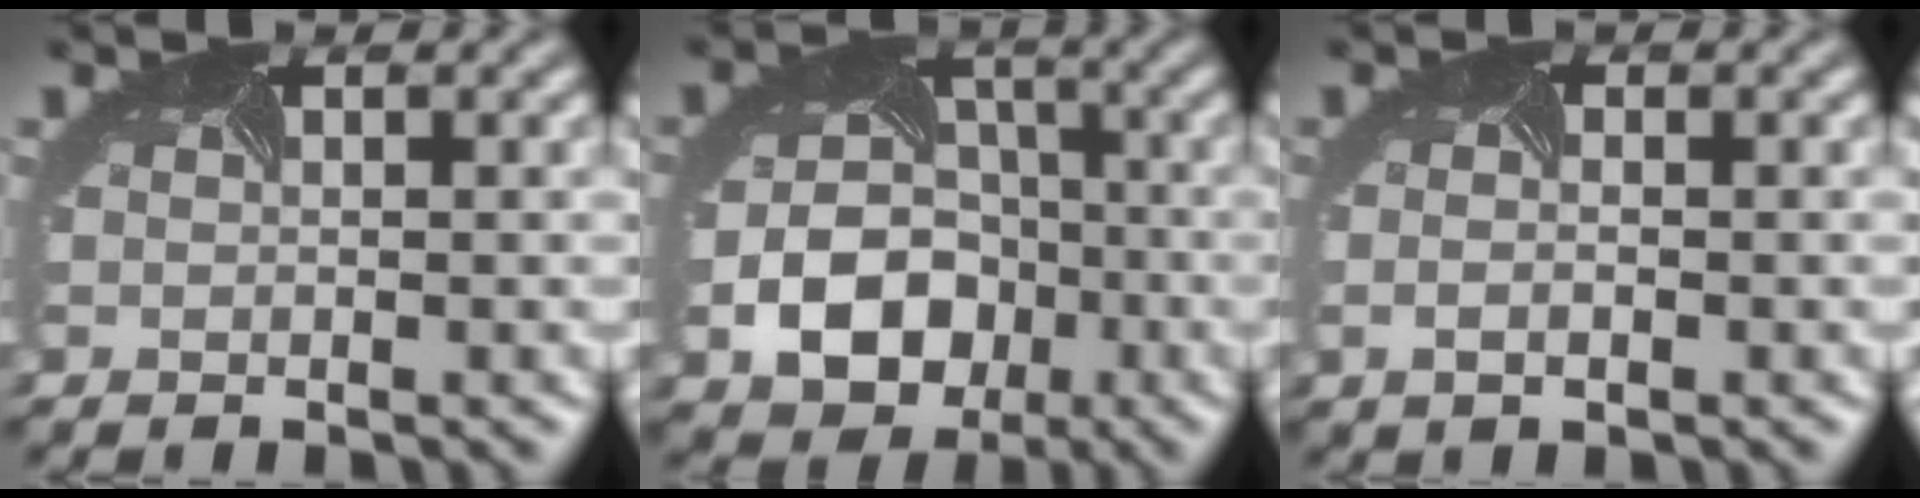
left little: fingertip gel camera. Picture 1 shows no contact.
{"total": 7.1, "force": [-2.5, 5.5, 3.8], "torque": [-0.071, -0.026, -0.036]}
{"total": 1.3, "force": [-0.5, 0.6, 1.0], "torque": [-0.022, -0.008, -0.005]}